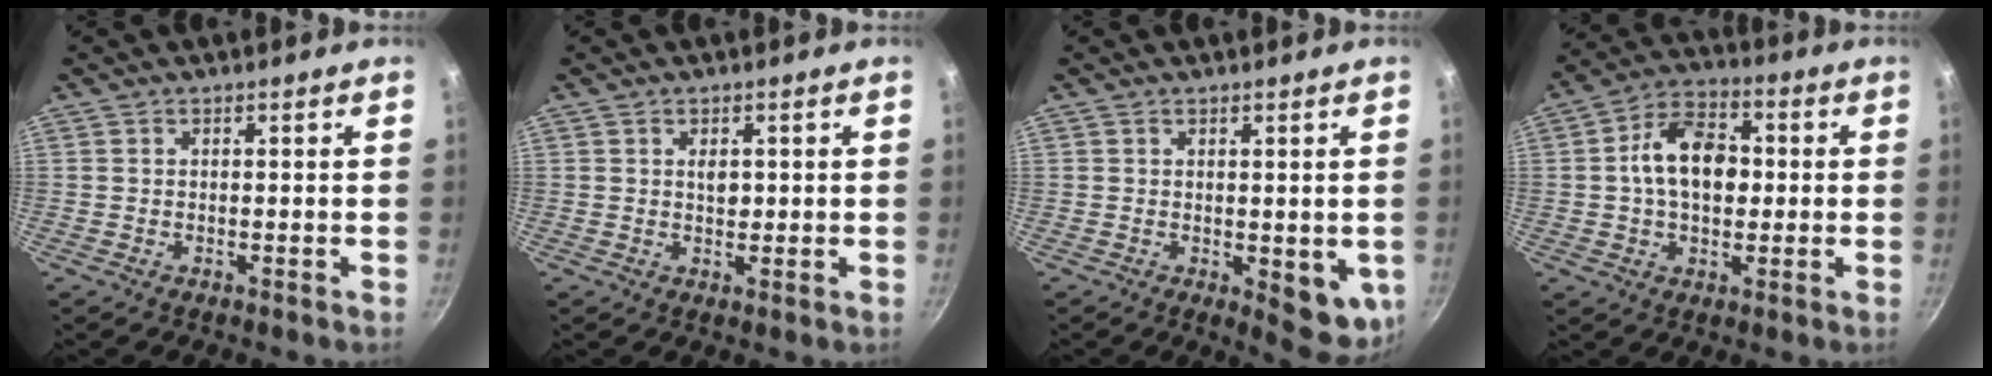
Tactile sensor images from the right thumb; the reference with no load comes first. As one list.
[{"total": 2.2, "force": [0.5, 1.3, 1.6], "torque": [-0.018, -0.004, 0.007]}, {"total": 7.9, "force": [-0.3, 3.7, 7.0], "torque": [-0.059, -0.003, 0.008]}, {"total": 12.4, "force": [0.7, 8.3, 9.2], "torque": [-0.122, 0.022, -0.003]}]